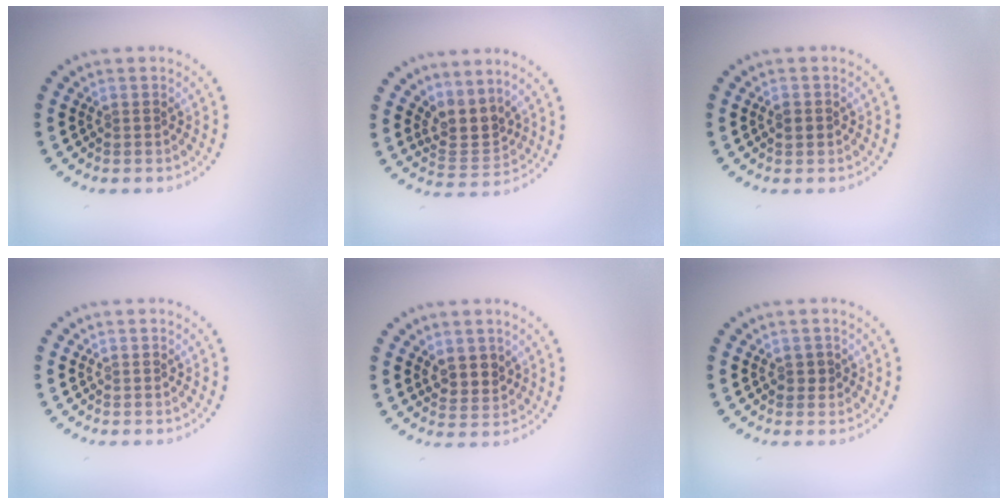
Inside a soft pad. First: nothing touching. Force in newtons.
{"total": 2.9, "press": 2.0, "slide": 2.1}
{"total": 1.3, "press": 1.3, "slide": 0.2}
{"total": 0.0}
{"total": 2.2, "press": 2.0, "slide": 0.9}
{"total": 1.0, "press": 1.0, "slide": 0.2}